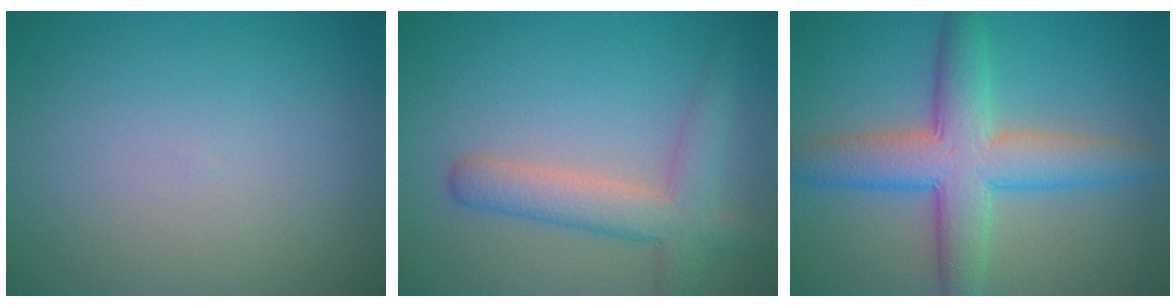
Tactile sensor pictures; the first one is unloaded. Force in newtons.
{"total": 4.4, "press": 4.4, "slide": 0.3}
{"total": 7.3, "press": 7.3, "slide": 0.2}